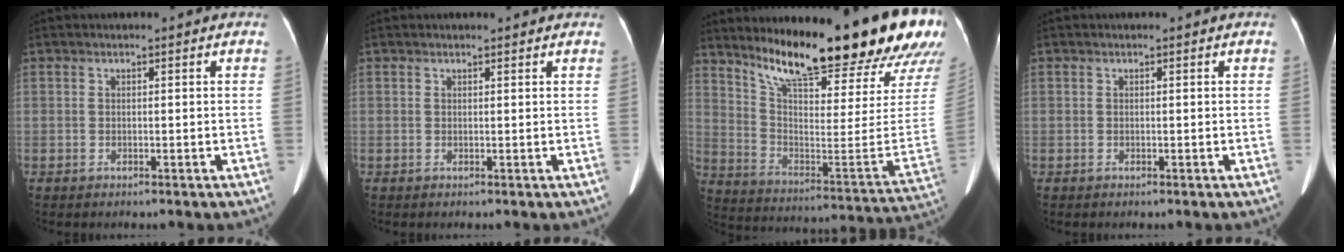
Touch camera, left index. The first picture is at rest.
{"total": 2.0, "force": [1.9, 0.3, 0.7], "torque": [-0.009, 0.002, 0.019]}
{"total": 28.1, "force": [23.4, 2.6, 15.3], "torque": [-0.247, -0.108, 0.325]}
{"total": 0.0}